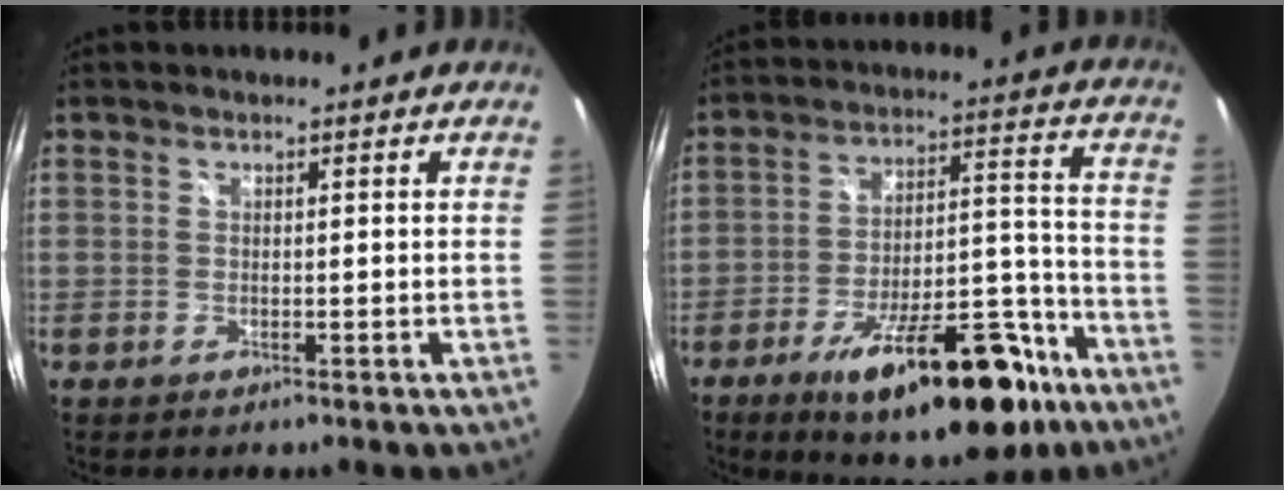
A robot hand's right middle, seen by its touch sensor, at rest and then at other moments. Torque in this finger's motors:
{"motor_torque": [1.37, -0.77, 0.64, 0.21]}